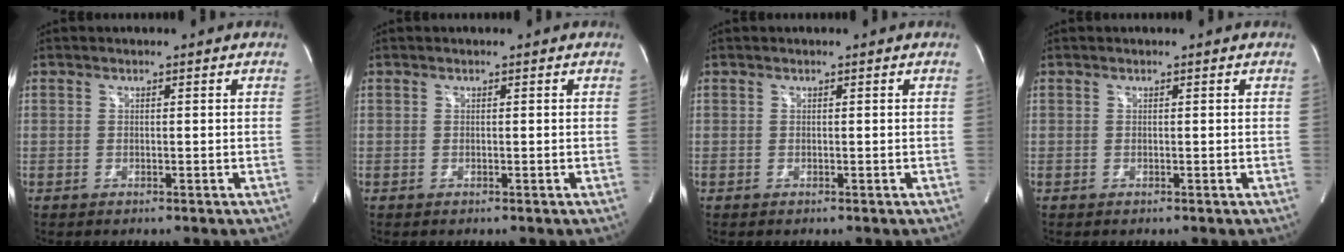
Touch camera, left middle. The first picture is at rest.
{"total": 0.0}
{"total": 0.0}
{"total": 0.0}